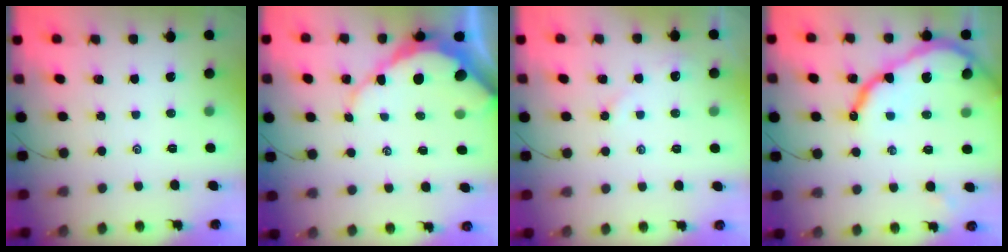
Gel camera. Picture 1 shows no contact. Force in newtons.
{"total": 10.3, "press": 10.2, "slide": 1.3}
{"total": 2.8, "press": 2.8, "slide": 0.5}
{"total": 14.2, "press": 14.2, "slide": 1.6}